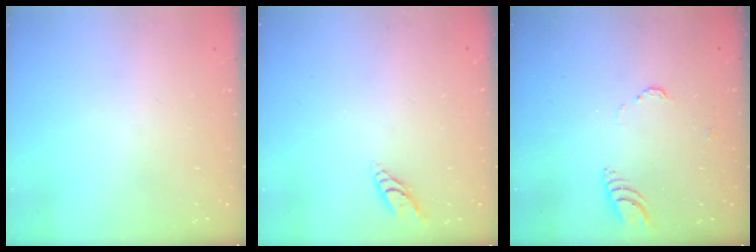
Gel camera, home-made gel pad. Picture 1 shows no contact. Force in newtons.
{"total": 5.5, "press": 5.5, "slide": 0.3}
{"total": 4.8, "press": 4.8, "slide": 0.6}